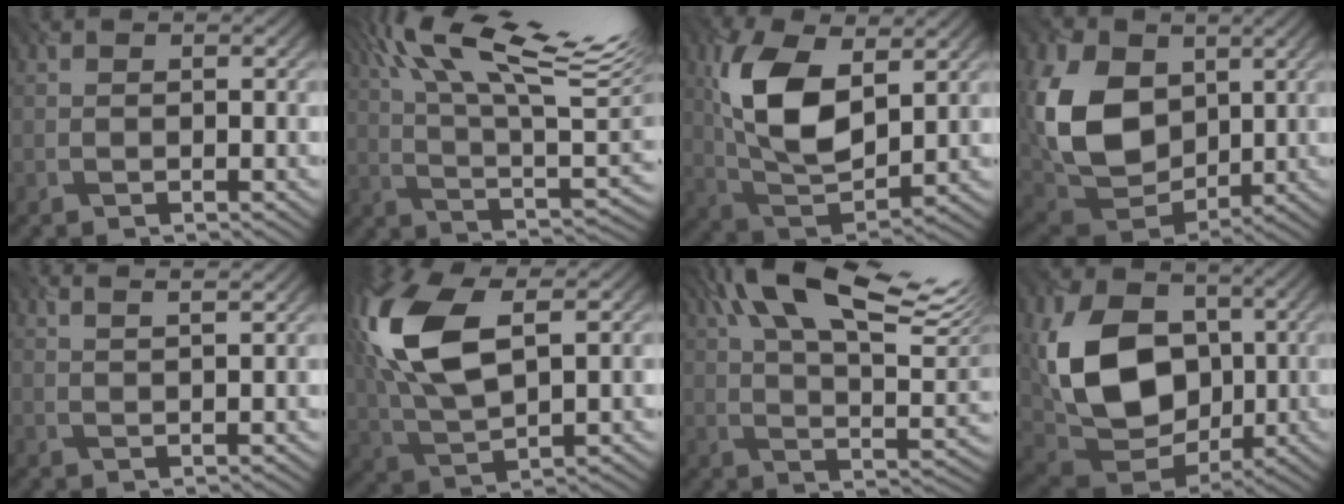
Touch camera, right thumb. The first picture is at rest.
{"total": 18.4, "force": [9.7, 4.8, 14.9], "torque": [-0.269, 0.051, 0.161]}
{"total": 10.5, "force": [3.1, 5.6, 8.3], "torque": [-0.202, 0.005, 0.065]}
{"total": 12.1, "force": [2.4, 9.2, 7.5], "torque": [-0.207, 0.009, 0.051]}
{"total": 3.8, "force": [3.2, 0.5, 2.0], "torque": [-0.021, 0.030, 0.035]}
{"total": 12.1, "force": [3.6, 5.7, 10.1], "torque": [-0.263, 0.015, 0.076]}
{"total": 17.3, "force": [8.8, 6.2, 13.5], "torque": [-0.253, 0.050, 0.144]}
{"total": 12.9, "force": [1.1, 9.7, 8.4], "torque": [-0.191, 0.006, 0.025]}